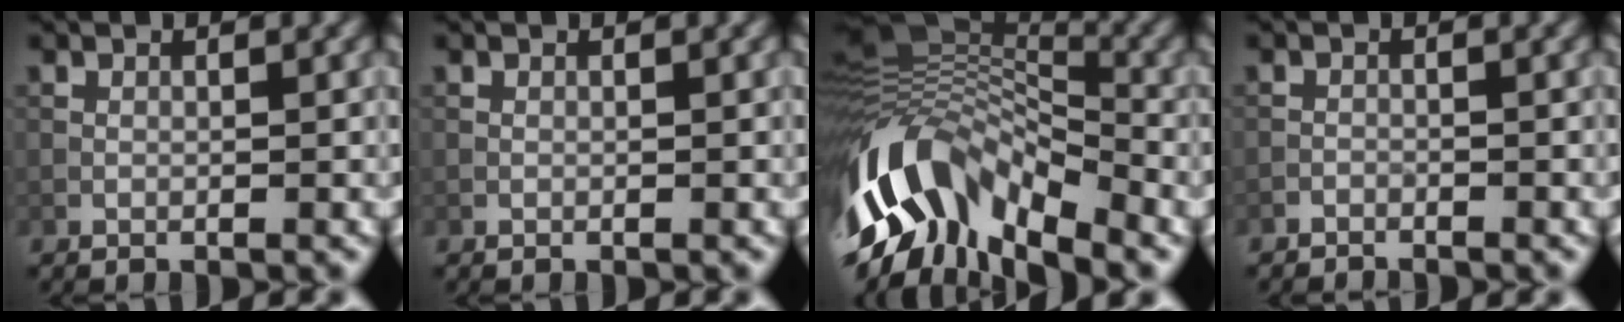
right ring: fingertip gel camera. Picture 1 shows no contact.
{"total": 0.0}
{"total": 13.4, "force": [-4.9, 7.1, 10.3], "torque": [-0.214, 0.019, -0.092]}
{"total": 1.2, "force": [-1.2, 0.2, 0.0], "torque": [0.003, 0.000, -0.026]}